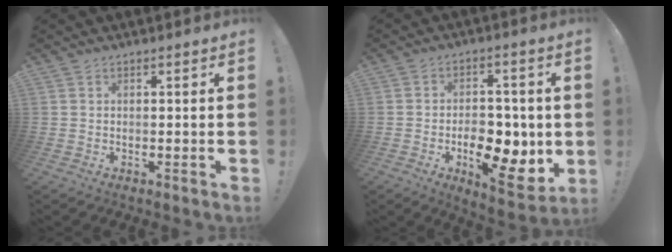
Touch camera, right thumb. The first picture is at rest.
{"total": 14.6, "force": [-3.6, 8.7, 11.1], "torque": [-0.132, 0.008, -0.052]}